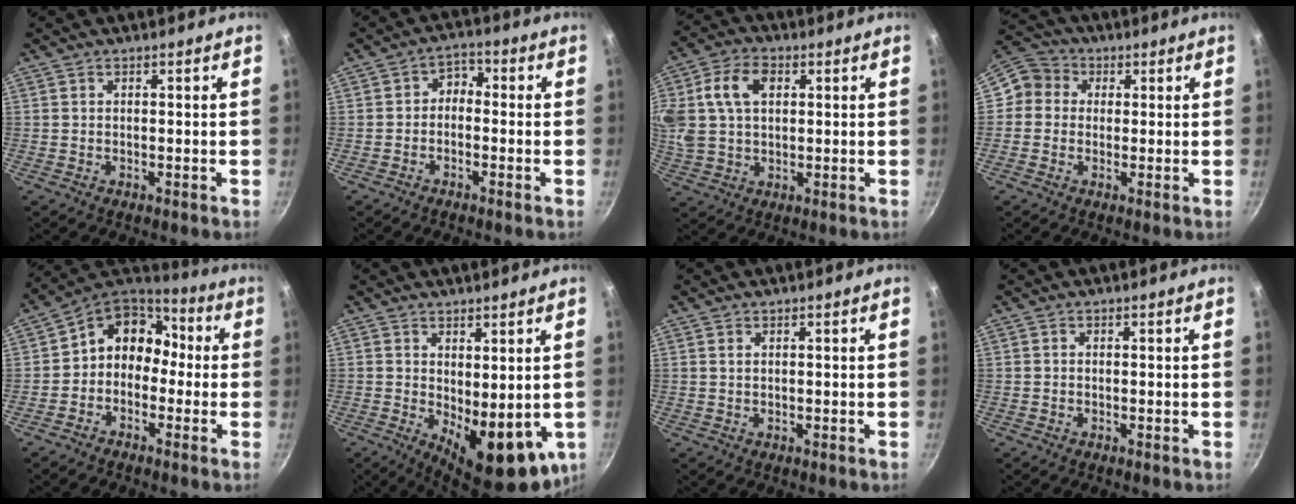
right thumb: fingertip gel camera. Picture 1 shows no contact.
{"total": 3.3, "force": [-1.1, 2.4, 1.9], "torque": [-0.020, 0.025, -0.028]}
{"total": 16.0, "force": [3.9, 11.2, 10.7], "torque": [-0.230, 0.027, 0.069]}
{"total": 6.6, "force": [0.5, 6.2, 2.0], "torque": [0.001, 0.016, -0.013]}
{"total": 10.8, "force": [-1.1, 9.0, 5.9], "torque": [-0.056, 0.055, -0.041]}
{"total": 11.9, "force": [-0.2, 5.7, 10.5], "torque": [-0.124, -0.023, 0.013]}
{"total": 0.7, "force": [0.4, 0.5, 0.5], "torque": [-0.009, 0.002, 0.007]}
{"total": 0.0}